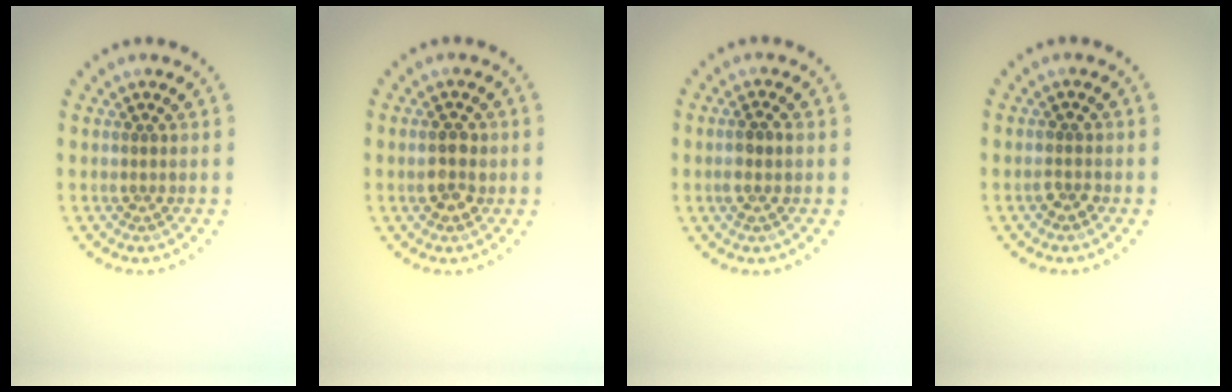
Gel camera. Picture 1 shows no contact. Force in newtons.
{"total": 2.3, "press": 2.3, "slide": 0.2}
{"total": 1.3, "press": 1.3, "slide": 0.4}
{"total": 1.3, "press": 1.3, "slide": 0.1}